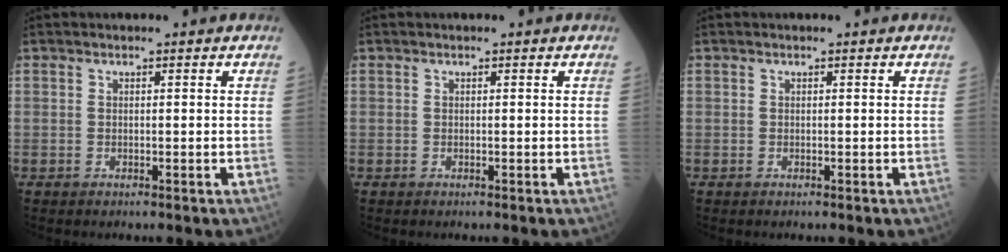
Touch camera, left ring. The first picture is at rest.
{"total": 0.0}
{"total": 0.0}